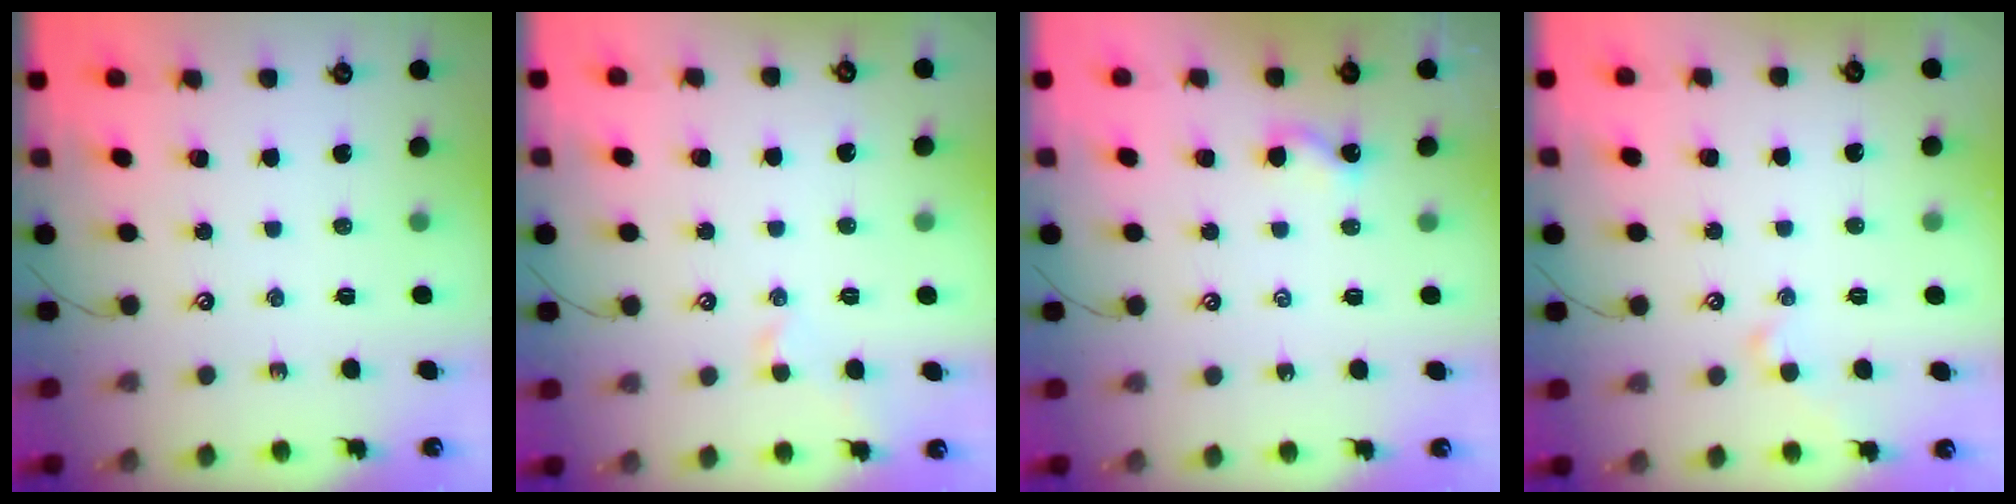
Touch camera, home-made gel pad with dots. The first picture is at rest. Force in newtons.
{"total": 0.7, "press": 0.3, "slide": 0.7}
{"total": 1.7, "press": 1.6, "slide": 0.3}
{"total": 1.9, "press": 1.9, "slide": 0.4}